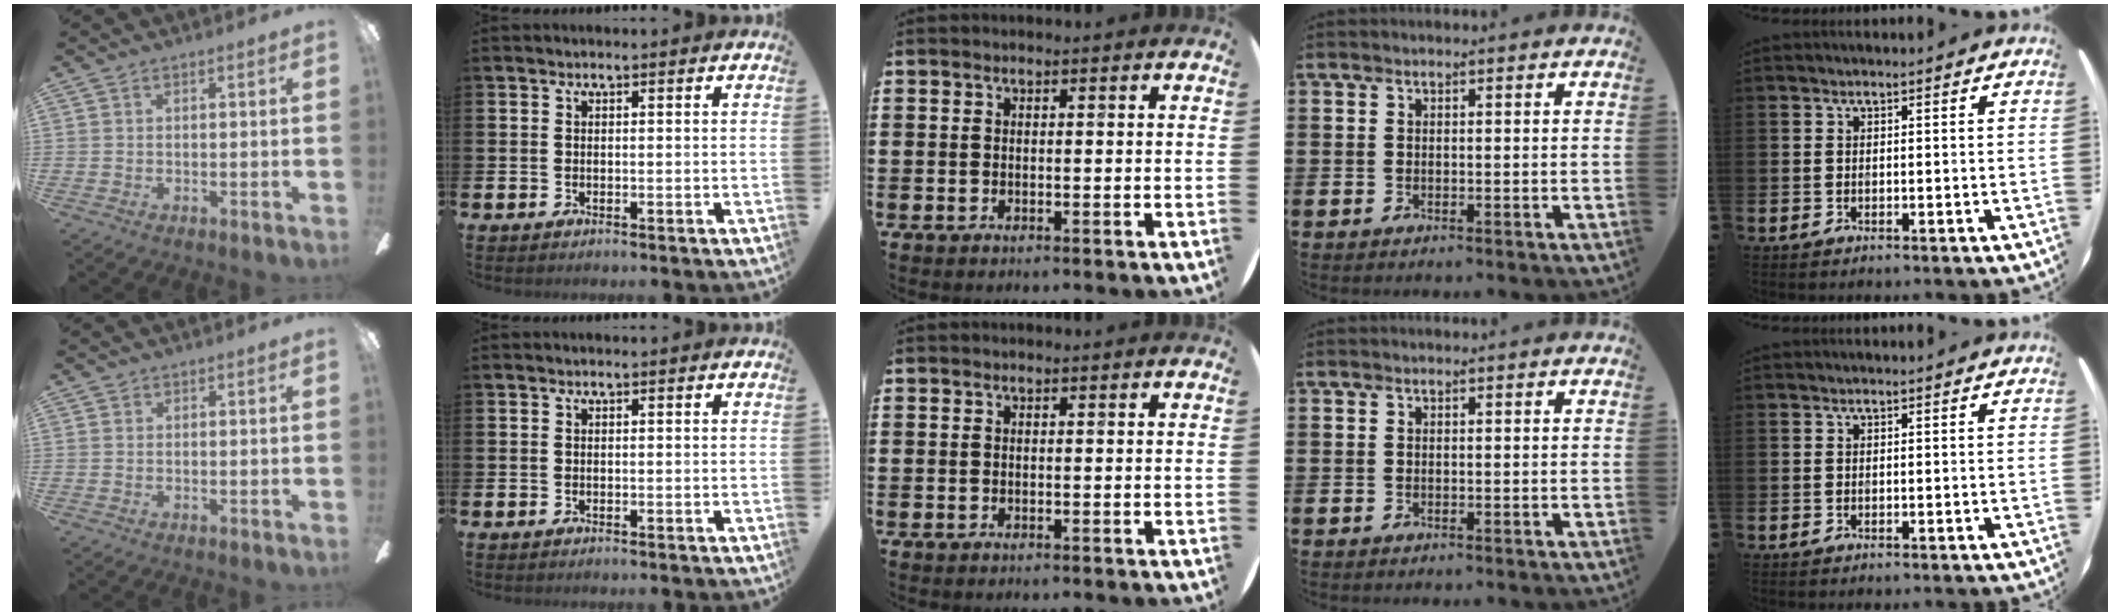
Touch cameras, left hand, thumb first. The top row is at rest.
{}